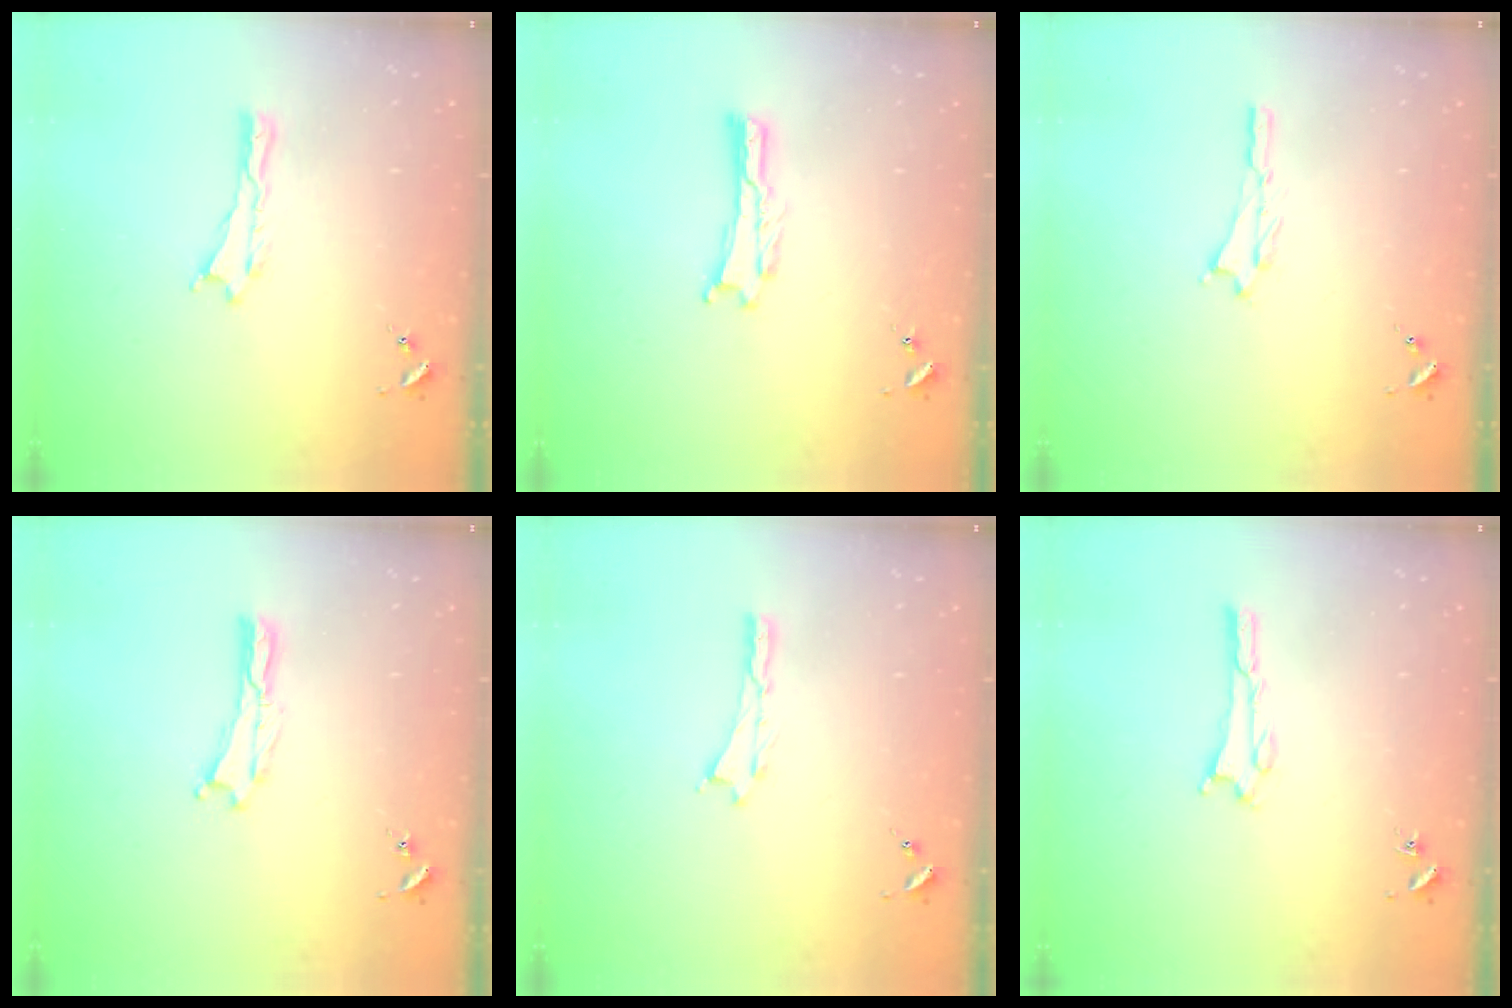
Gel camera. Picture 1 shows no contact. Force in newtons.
{"total": 0.0}
{"total": 0.7, "press": 0.7, "slide": 0.1}
{"total": 0.0}
{"total": 0.0}
{"total": 1.6, "press": 1.6, "slide": 0.1}